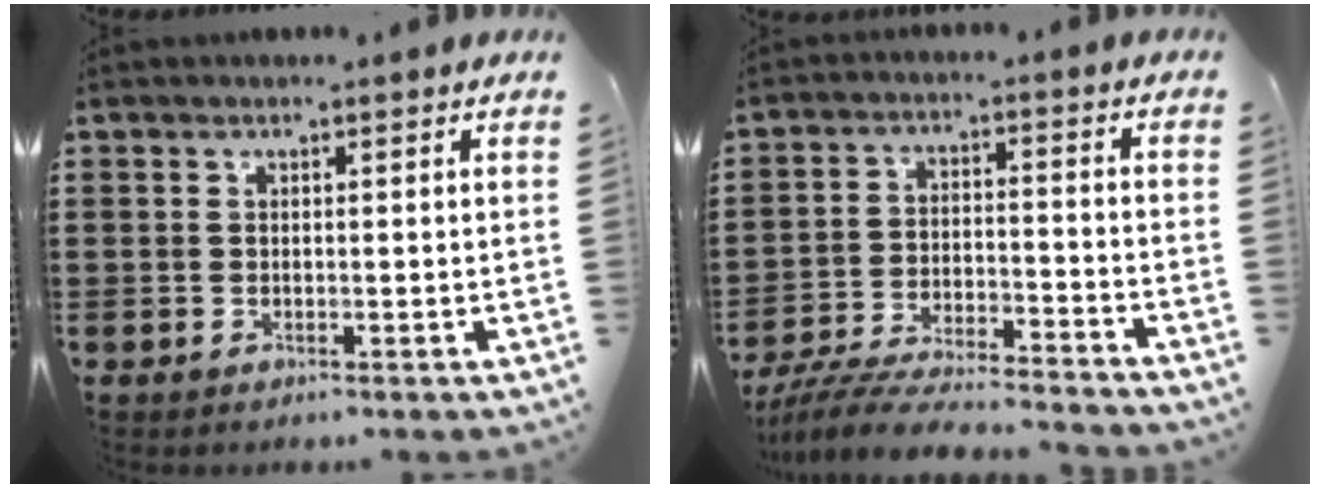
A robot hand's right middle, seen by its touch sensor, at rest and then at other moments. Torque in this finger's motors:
{"motor_torque": [1.35, -0.79, 0.25, 0.21]}